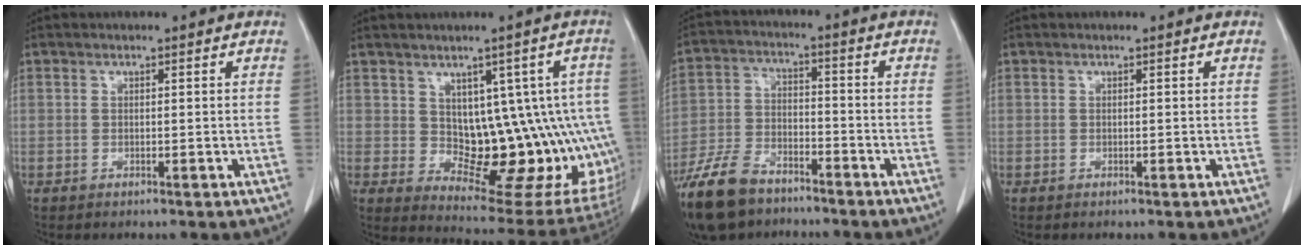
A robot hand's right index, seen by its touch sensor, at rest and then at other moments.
{"total": 15.0, "force": [0.7, 7.5, 12.9], "torque": [-0.132, 0.016, 0.030]}
{"total": 11.4, "force": [-8.5, 5.4, 5.4], "torque": [-0.117, -0.013, -0.159]}
{"total": 0.0}